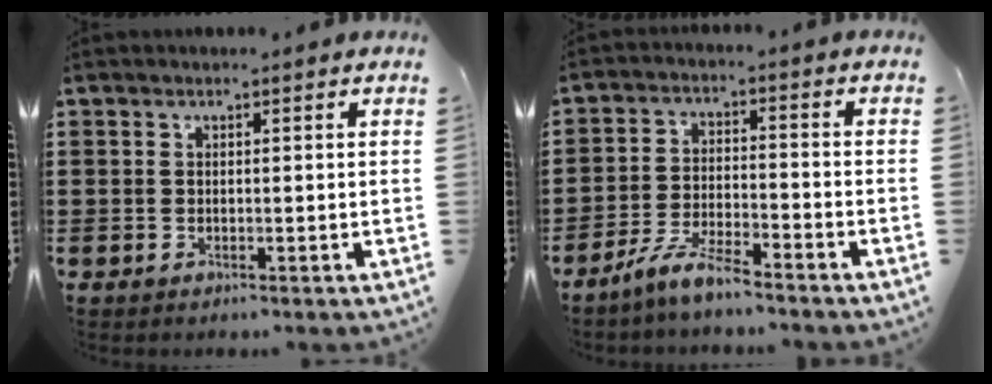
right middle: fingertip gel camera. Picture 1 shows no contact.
{"total": 6.0, "force": [-5.3, 0.4, 2.8], "torque": [-0.073, -0.009, -0.106]}